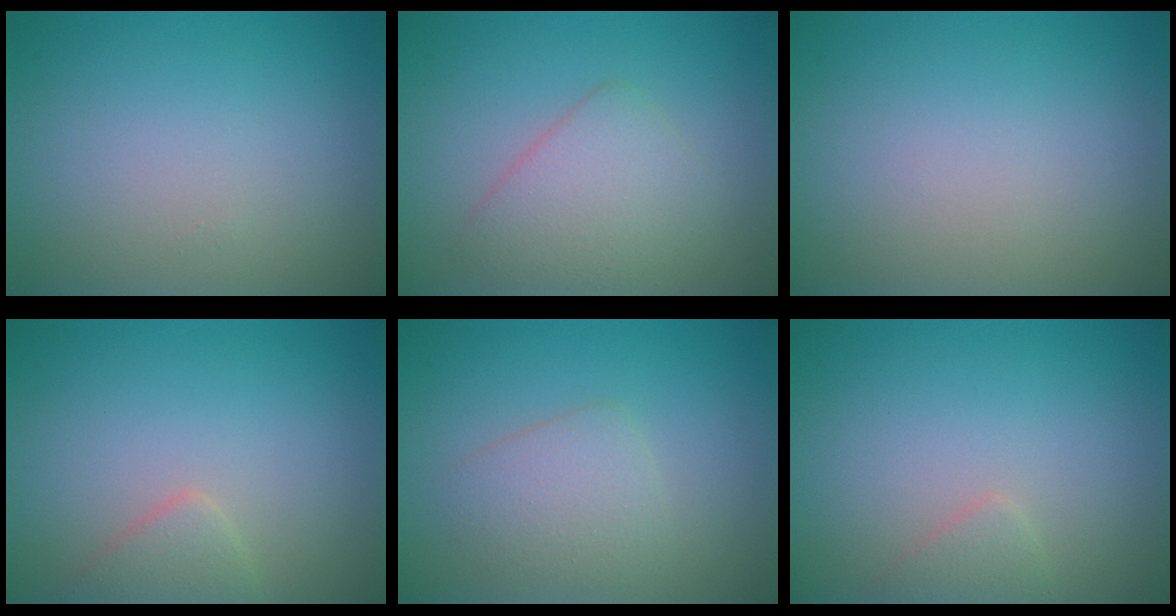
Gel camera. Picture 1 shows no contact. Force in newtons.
{"total": 3.2, "press": 3.2, "slide": 0.2}
{"total": 0.0}
{"total": 1.9, "press": 1.9, "slide": 0.0}
{"total": 2.6, "press": 2.6, "slide": 0.1}
{"total": 1.2, "press": 1.1, "slide": 0.1}